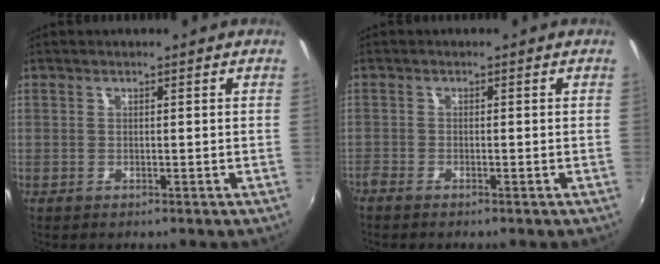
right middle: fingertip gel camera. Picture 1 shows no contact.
{"total": 1.3, "force": [-1.2, 0.2, 0.4], "torque": [-0.012, -0.006, -0.027]}